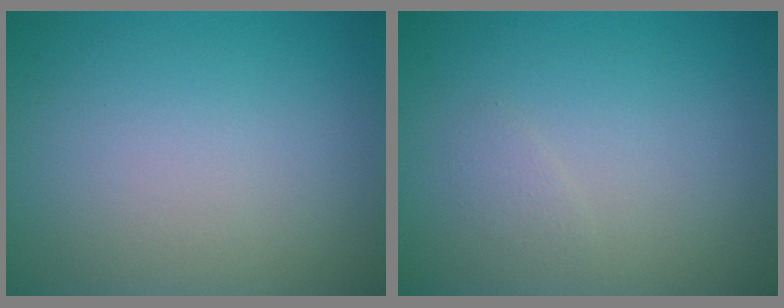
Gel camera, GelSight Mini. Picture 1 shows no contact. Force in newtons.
{"total": 0.7, "press": 0.7, "slide": 0.0}